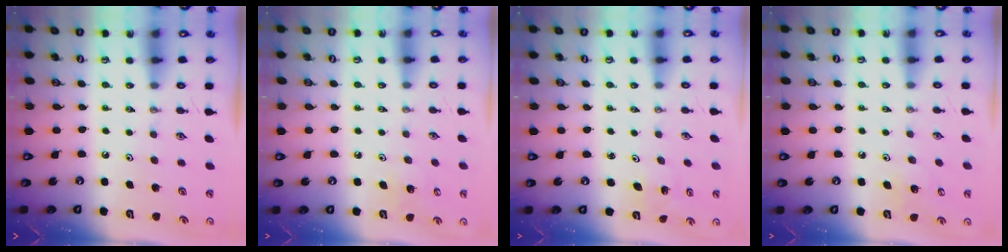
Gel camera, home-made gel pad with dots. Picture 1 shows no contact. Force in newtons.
{"total": 6.4, "press": 6.4, "slide": 0.5}
{"total": 1.5, "press": 1.5, "slide": 0.1}
{"total": 6.4, "press": 6.4, "slide": 0.5}